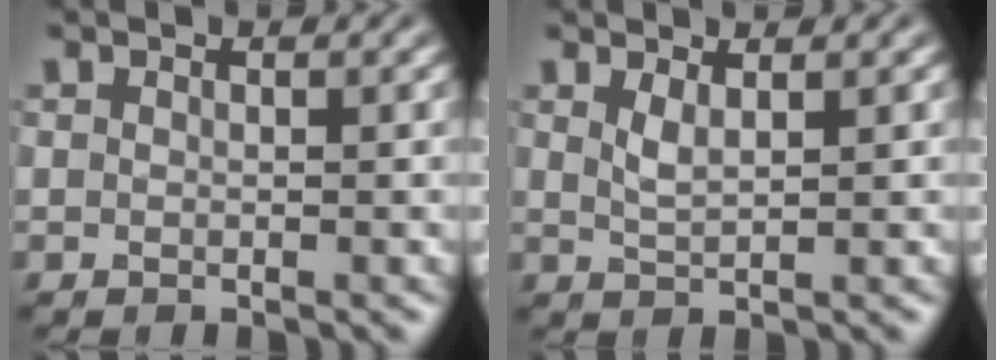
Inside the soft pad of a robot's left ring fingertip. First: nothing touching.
{"total": 1.4, "force": [0.8, 0.4, 1.1], "torque": [-0.027, -0.003, 0.018]}